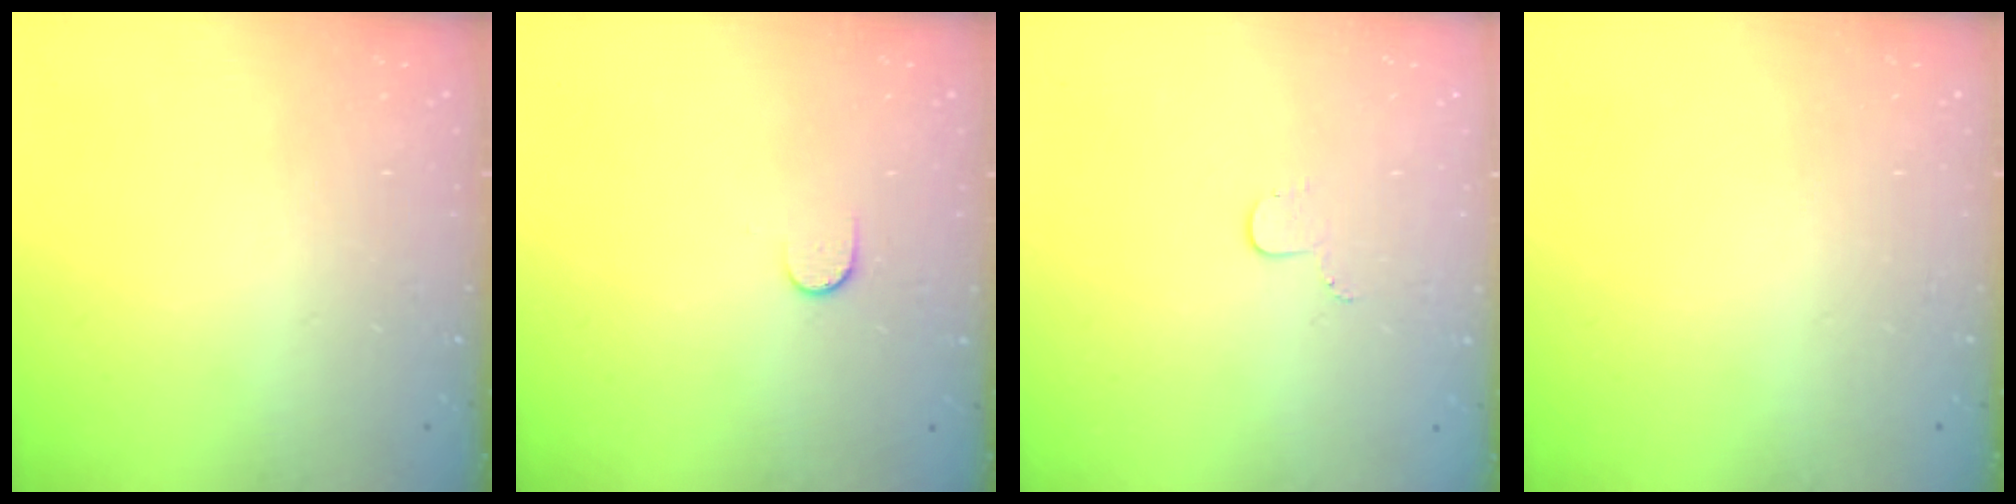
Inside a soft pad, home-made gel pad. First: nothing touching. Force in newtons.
{"total": 5.7, "press": 5.6, "slide": 0.6}
{"total": 3.5, "press": 3.5, "slide": 0.4}
{"total": 0.0}